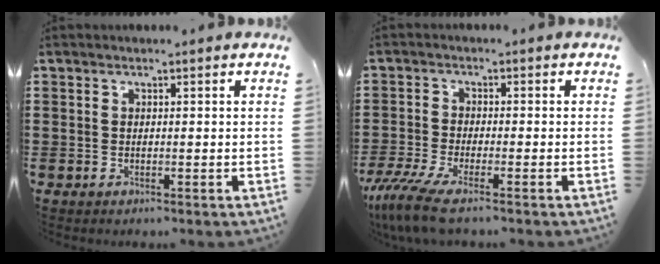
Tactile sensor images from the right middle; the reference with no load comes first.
{"total": 5.8, "force": [-4.3, 0.8, 3.8], "torque": [-0.098, -0.024, -0.086]}